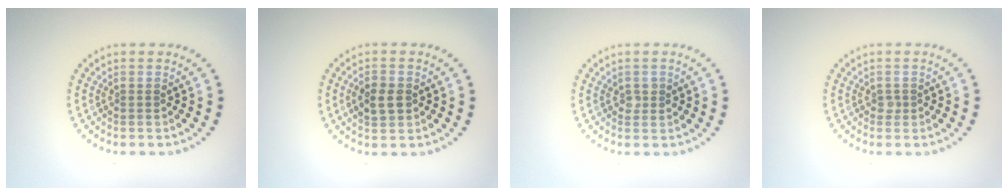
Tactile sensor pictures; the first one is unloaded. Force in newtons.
{"total": 2.6, "press": 2.6, "slide": 0.1}
{"total": 1.0, "press": 0.9, "slide": 0.1}
{"total": 0.6, "press": 0.5, "slide": 0.3}